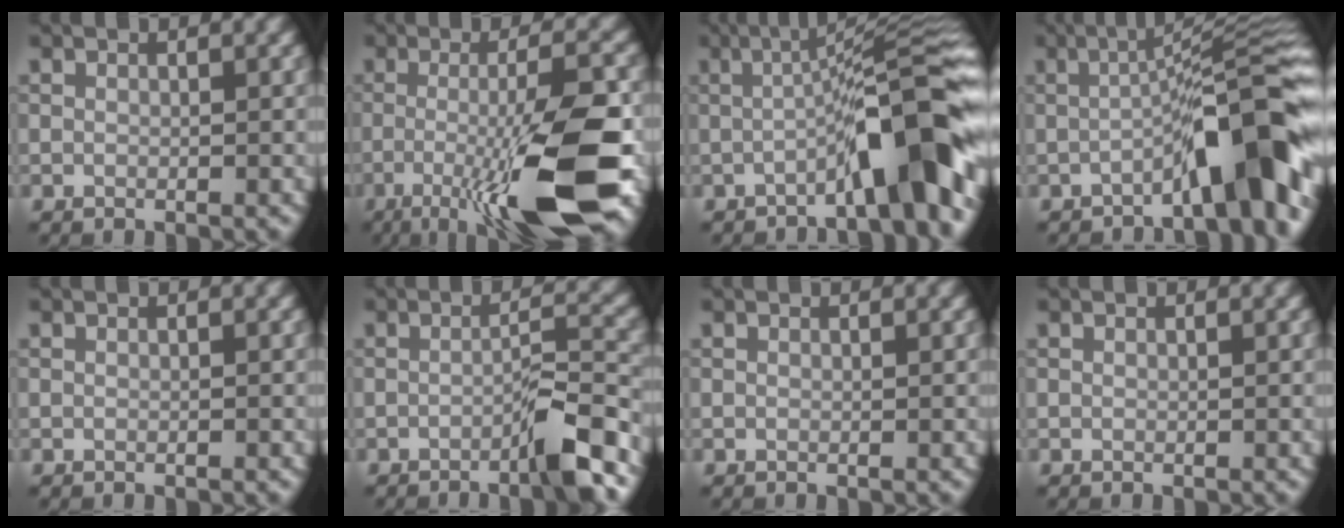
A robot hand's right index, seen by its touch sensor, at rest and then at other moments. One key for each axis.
{"total": 11.3, "fx": -3.8, "fy": 1.8, "fz": 10.5, "tx": -0.157, "ty": 0.001, "tz": -0.070}
{"total": 9.2, "fx": -3.3, "fy": 1.4, "fz": 8.5, "tx": -0.110, "ty": 0.027, "tz": -0.059}
{"total": 8.8, "fx": -3.8, "fy": 1.5, "fz": 7.8, "tx": -0.098, "ty": 0.028, "tz": -0.065}
{"total": 0.0}
{"total": 4.6, "fx": -2.7, "fy": 0.4, "fz": 3.7, "tx": -0.051, "ty": 0.015, "tz": -0.053}
{"total": 0.0}
{"total": 0.0}